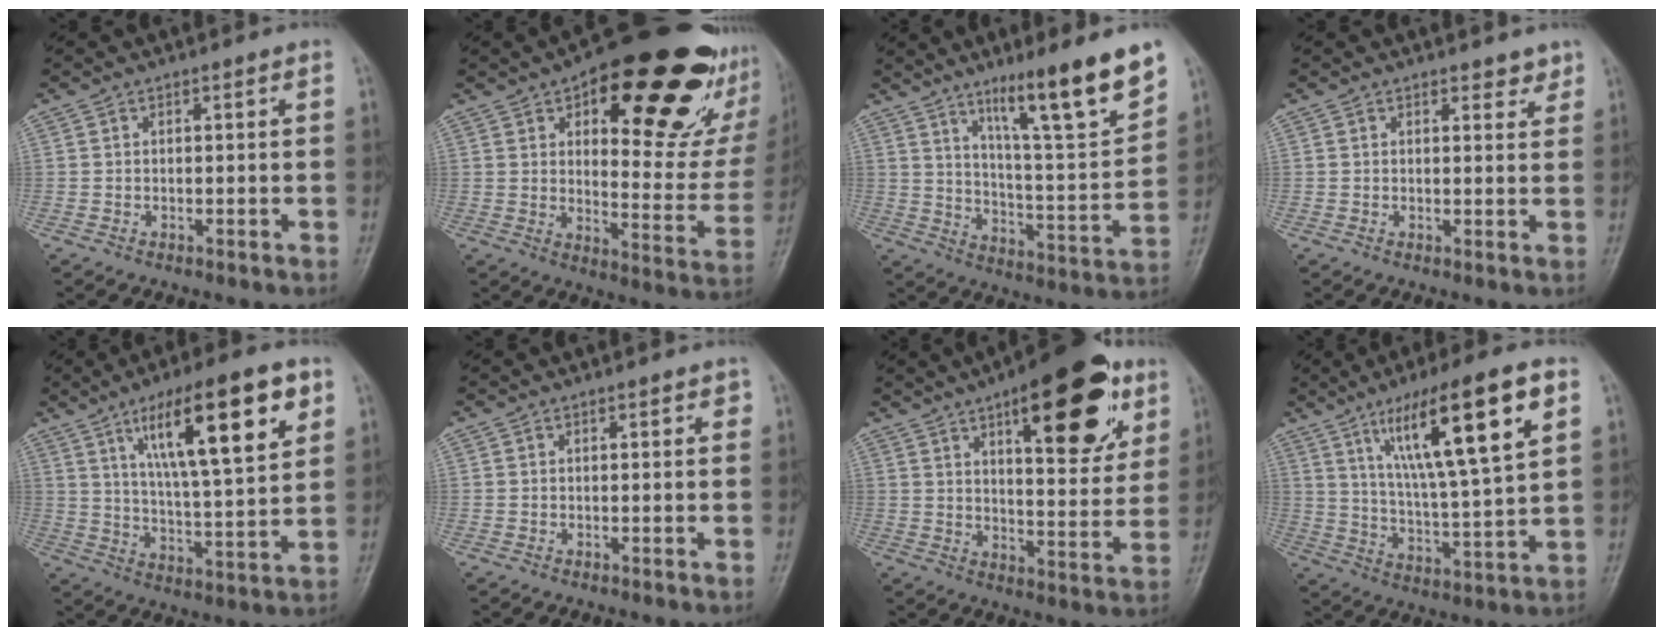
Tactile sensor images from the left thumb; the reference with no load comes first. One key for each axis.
{"total": 30.7, "fx": 15.5, "fy": 12.5, "fz": 23.4, "tx": -0.265, "ty": -0.030, "tz": 0.215}
{"total": 17.1, "fx": 11.3, "fy": 1.8, "fz": 12.8, "tx": -0.180, "ty": -0.070, "tz": 0.186}
{"total": 2.4, "fx": 1.9, "fy": 1.1, "fz": 0.9, "tx": 0.005, "ty": -0.011, "tz": 0.021}
{"total": 19.2, "fx": 8.9, "fy": 4.7, "fz": 16.4, "tx": -0.244, "ty": -0.028, "tz": 0.147}
{"total": 1.0, "fx": 0.5, "fy": 0.6, "fz": 0.7, "tx": -0.005, "ty": 0.000, "tz": 0.003}
{"total": 21.9, "fx": 10.8, "fy": 8.4, "fz": 17.1, "tx": -0.201, "ty": -0.034, "tz": 0.155}
{"total": 19.3, "fx": 8.6, "fy": 3.3, "fz": 16.9, "tx": -0.276, "ty": -0.024, "tz": 0.149}